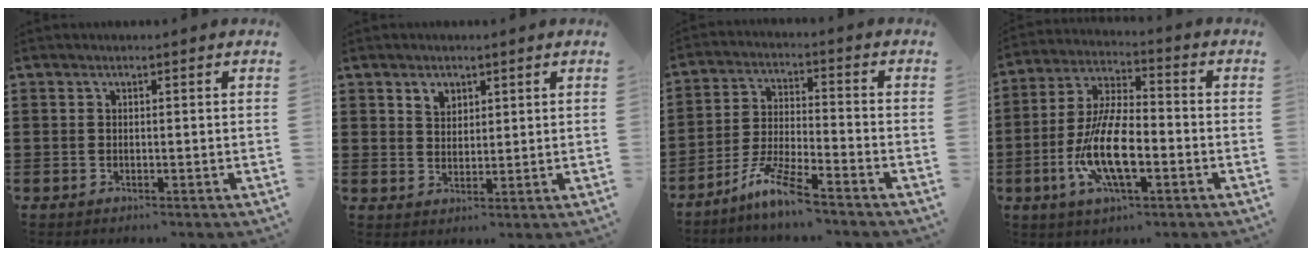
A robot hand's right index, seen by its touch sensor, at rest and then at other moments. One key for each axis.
{"total": 2.7, "fx": 1.9, "fy": 1.7, "fz": 0.8, "tx": -0.021, "ty": 0.005, "tz": 0.035}
{"total": 7.7, "fx": -6.2, "fy": 0.3, "fz": 4.6, "tx": -0.107, "ty": -0.011, "tz": -0.123}
{"total": 11.9, "fx": -3.7, "fy": 4.4, "fz": 10.4, "tx": -0.230, "ty": -0.008, "tz": -0.072}